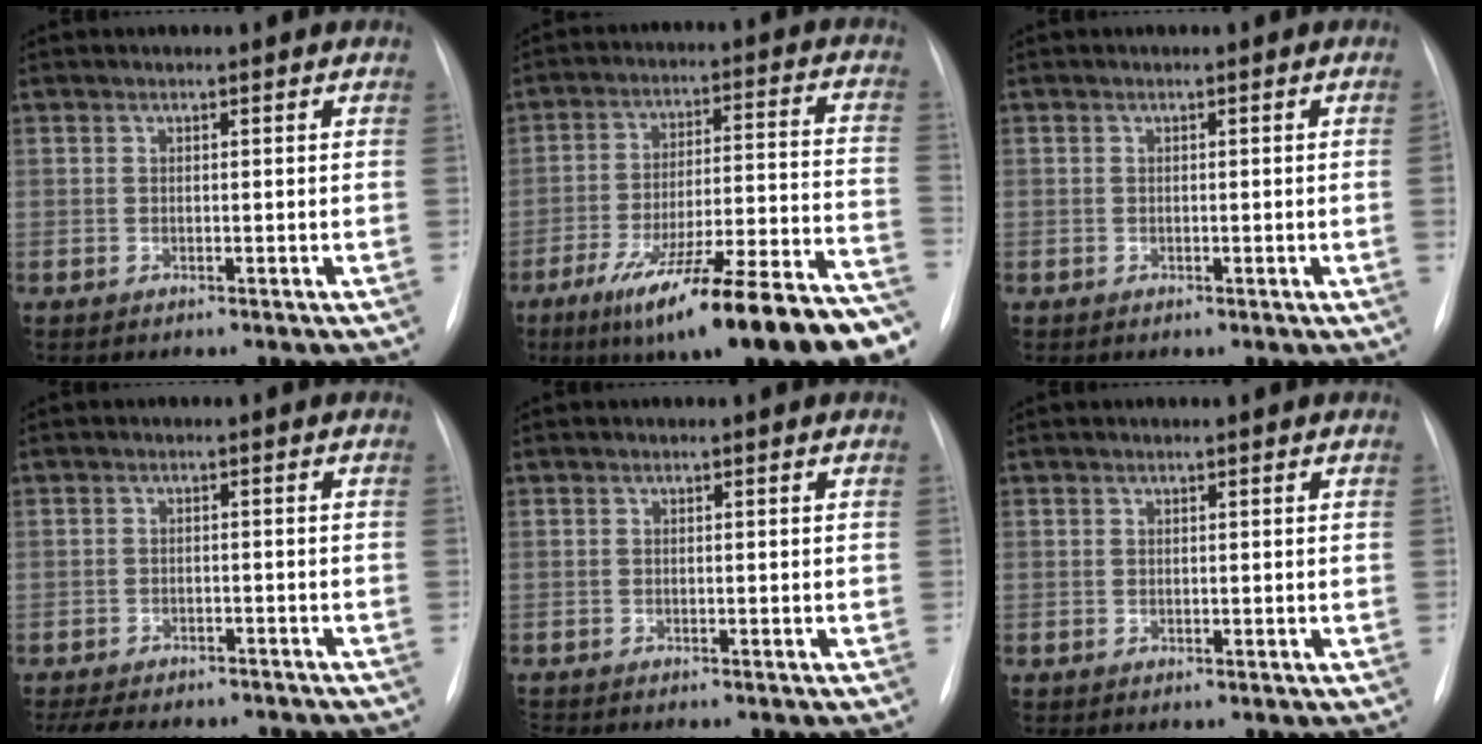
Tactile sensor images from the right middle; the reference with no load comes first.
{"total": 23.6, "force": [-16.8, 2.2, 16.4], "torque": [-0.181, 0.010, -0.261]}
{"total": 1.2, "force": [-0.1, -0.2, 1.2], "torque": [-0.030, 0.001, 0.003]}
{"total": 11.5, "force": [-9.9, 4.2, 4.3], "torque": [-0.081, 0.001, -0.127]}
{"total": 0.6, "force": [-0.6, 0.0, 0.0], "torque": [0.000, -0.003, -0.011]}
{"total": 0.0}